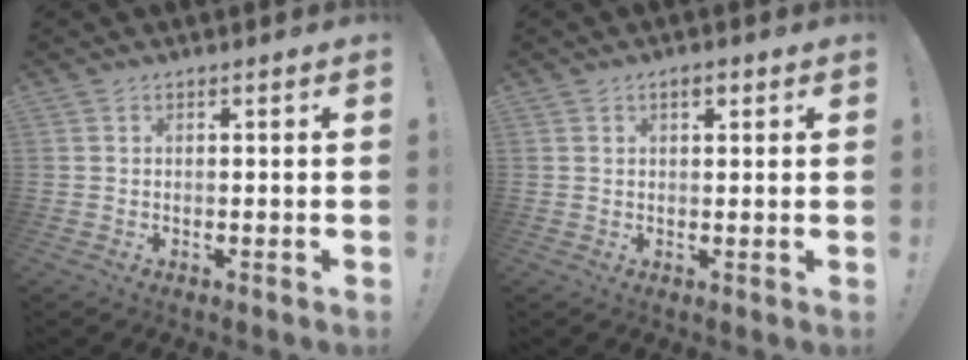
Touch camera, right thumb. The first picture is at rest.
{"total": 2.2, "force": [1.2, 1.0, 1.6], "torque": [-0.023, -0.001, 0.018]}